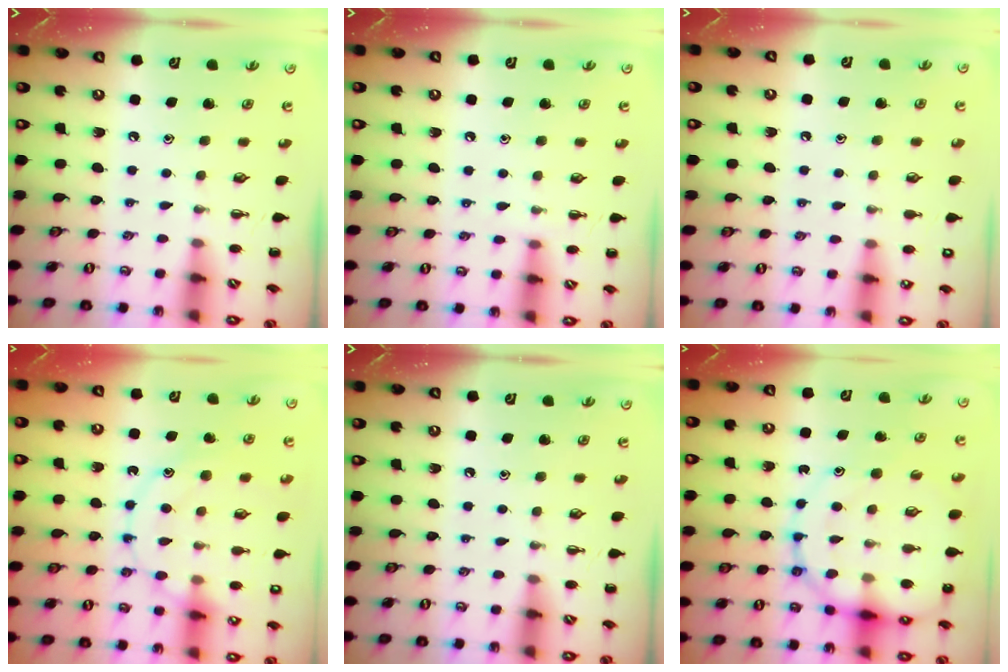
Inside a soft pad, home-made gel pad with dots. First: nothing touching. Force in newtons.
{"total": 6.6, "press": 6.2, "slide": 2.1}
{"total": 6.9, "press": 6.5, "slide": 2.0}
{"total": 14.2, "press": 14.2, "slide": 0.9}
{"total": 0.0}
{"total": 15.8, "press": 15.5, "slide": 3.0}